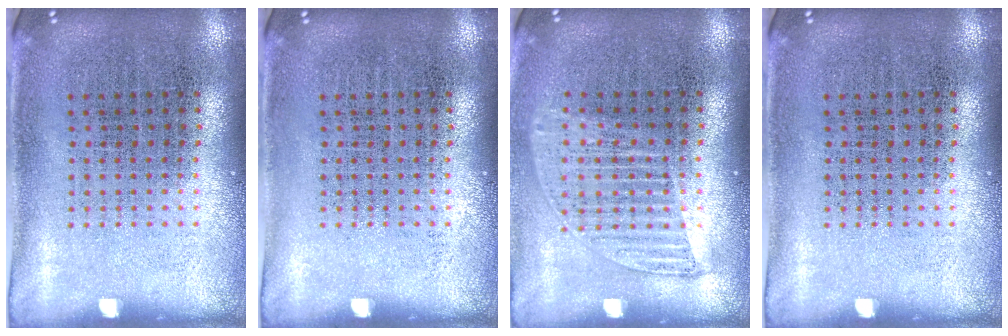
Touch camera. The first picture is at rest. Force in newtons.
{"total": 0.0}
{"total": 1.3, "press": 1.1, "slide": 0.6}
{"total": 0.0}